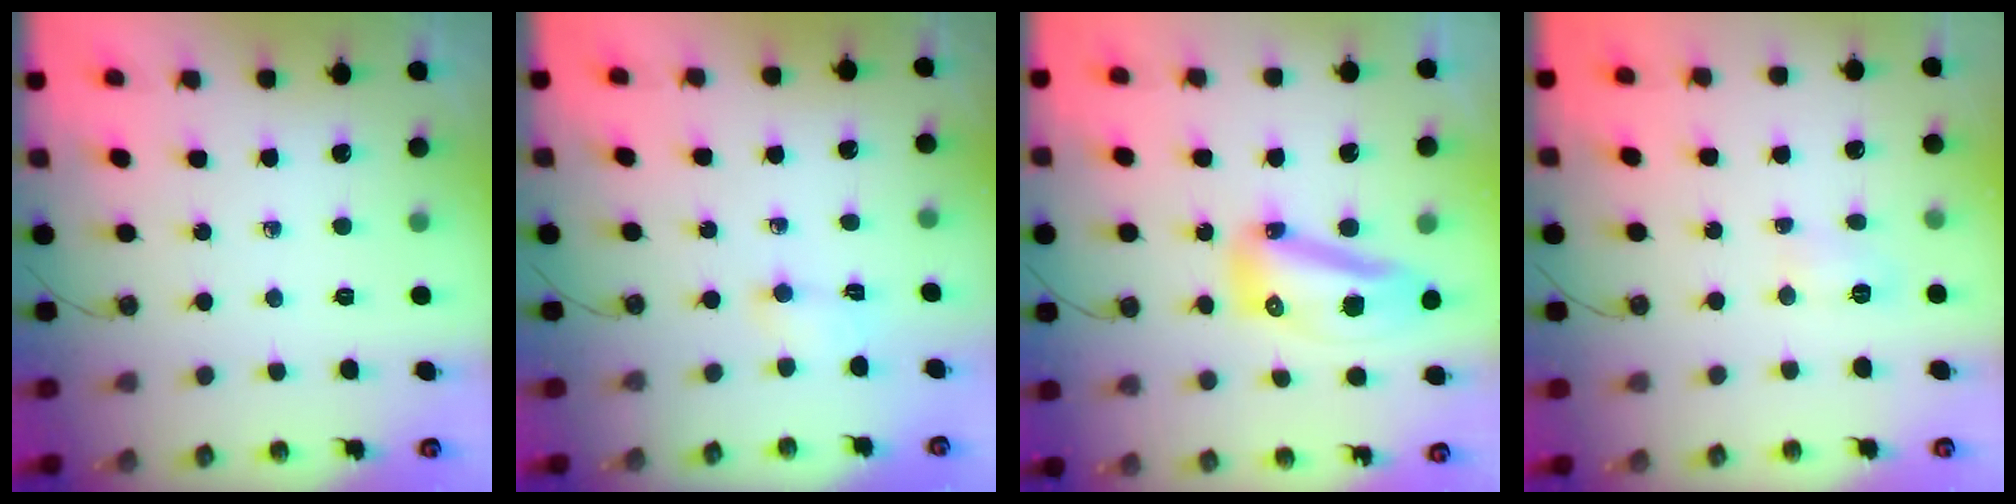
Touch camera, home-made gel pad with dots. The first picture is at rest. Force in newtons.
{"total": 2.4, "press": 2.3, "slide": 0.7}
{"total": 13.2, "press": 13.1, "slide": 1.4}
{"total": 3.7, "press": 3.7, "slide": 0.4}